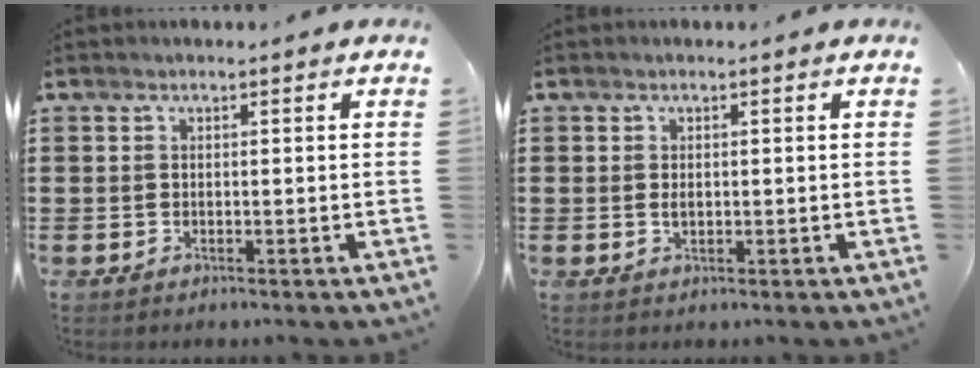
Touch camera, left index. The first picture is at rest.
{"total": 1.1, "force": [0.1, 0.6, 0.9], "torque": [-0.020, 0.002, 0.002]}